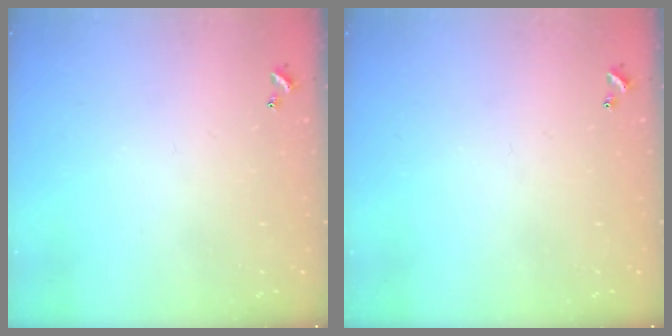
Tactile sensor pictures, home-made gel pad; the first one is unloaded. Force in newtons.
{"total": 0.0}